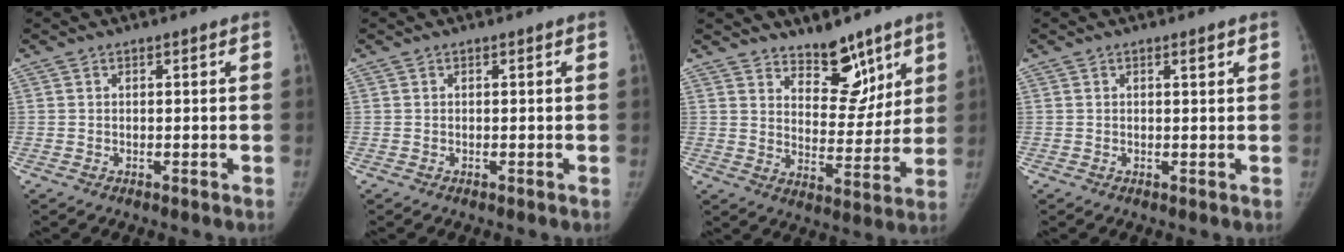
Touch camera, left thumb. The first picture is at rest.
{"total": 0.0}
{"total": 11.0, "force": [8.0, 5.4, 5.2], "torque": [-0.032, -0.060, 0.133]}
{"total": 1.3, "force": [0.8, 0.3, 1.0], "torque": [-0.011, -0.003, 0.011]}